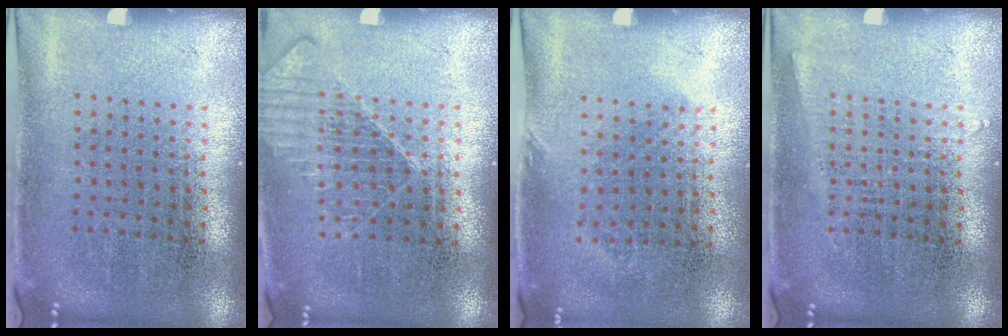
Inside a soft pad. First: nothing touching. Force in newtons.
{"total": 1.3, "press": 1.3, "slide": 0.3}
{"total": 0.9, "press": 0.7, "slide": 0.5}
{"total": 0.7, "press": 0.7, "slide": 0.0}